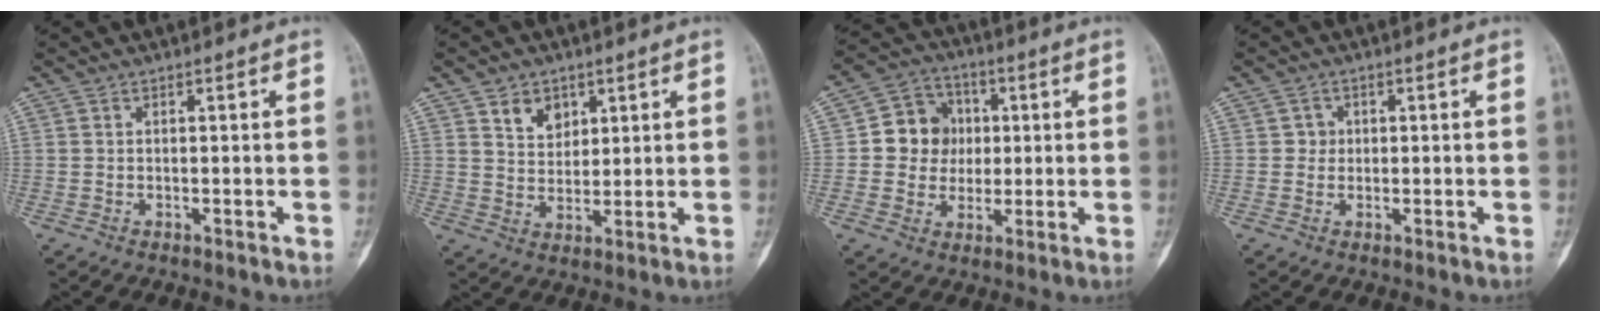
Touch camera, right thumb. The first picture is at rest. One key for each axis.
{"total": 5.7, "fx": 3.1, "fy": 4.1, "fz": 2.5, "tx": -0.018, "ty": -0.021, "tz": 0.058}
{"total": 9.9, "fx": 0.8, "fy": 9.1, "fz": 3.8, "tx": -0.012, "ty": 0.011, "tz": 0.007}
{"total": 1.8, "fx": 0.2, "fy": 1.8, "fz": 0.4, "tx": 0.006, "ty": 0.004, "tz": 0.000}